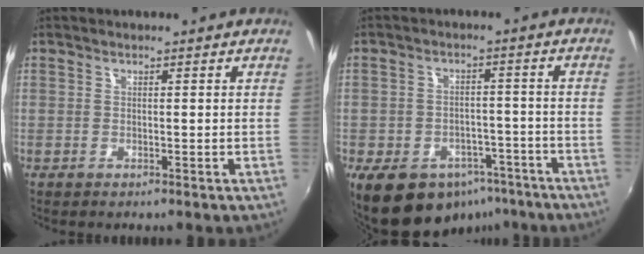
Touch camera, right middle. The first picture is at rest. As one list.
[{"total": 14.2, "force": [-9.2, 8.9, 6.4], "torque": [-0.132, 0.008, -0.114]}]